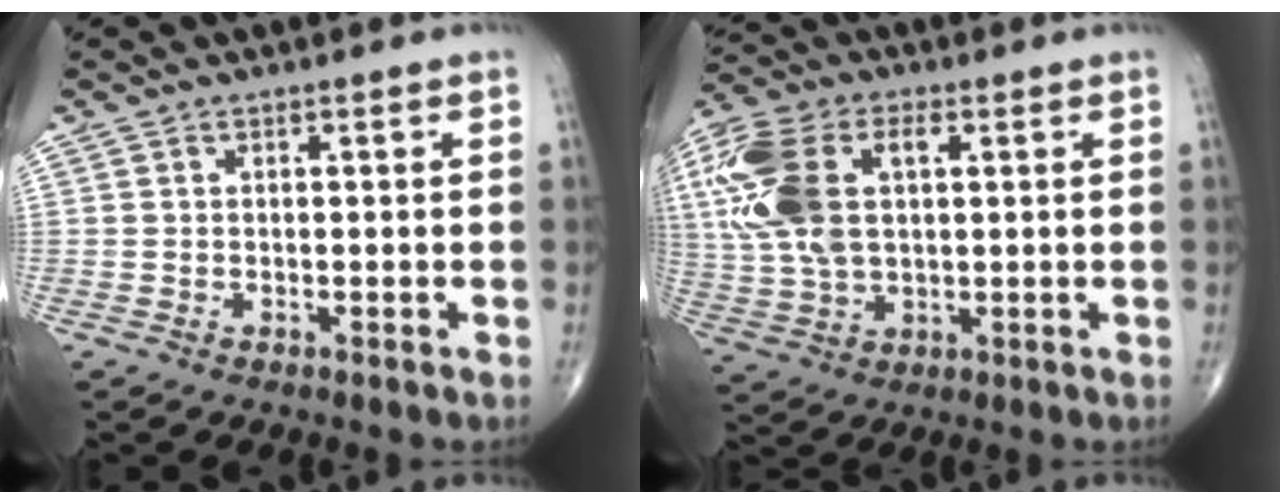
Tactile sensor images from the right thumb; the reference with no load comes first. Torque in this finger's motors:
{"motor_torque": [1.99, 2.30, 1.43, 0.25, 0.17]}